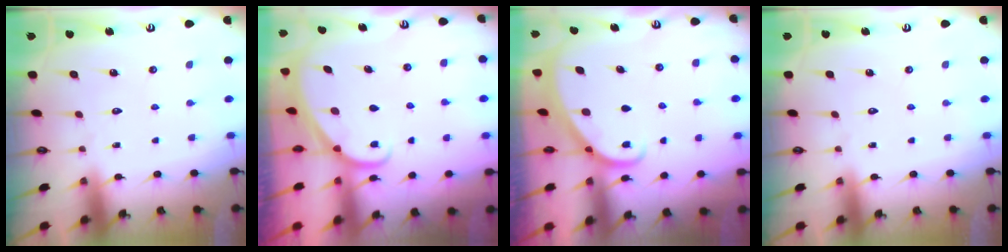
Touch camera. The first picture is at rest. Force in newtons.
{"total": 1.2, "press": 1.2, "slide": 0.0}
{"total": 1.5, "press": 1.5, "slide": 0.0}
{"total": 0.0}